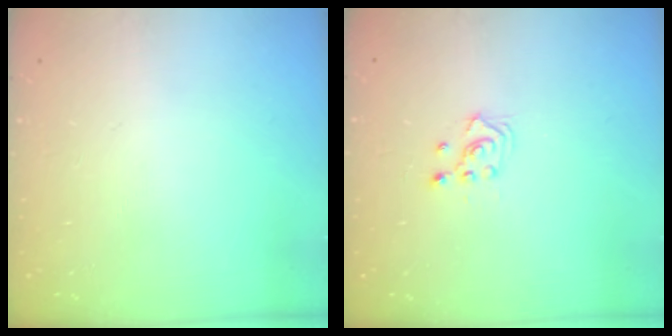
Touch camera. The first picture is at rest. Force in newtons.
{"total": 2.5, "press": 2.3, "slide": 1.0}